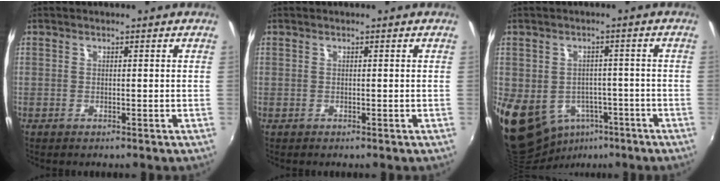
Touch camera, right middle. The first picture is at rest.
{"total": 0.0}
{"total": 13.4, "force": [-5.0, 10.5, 6.7], "torque": [-0.162, -0.013, -0.055]}